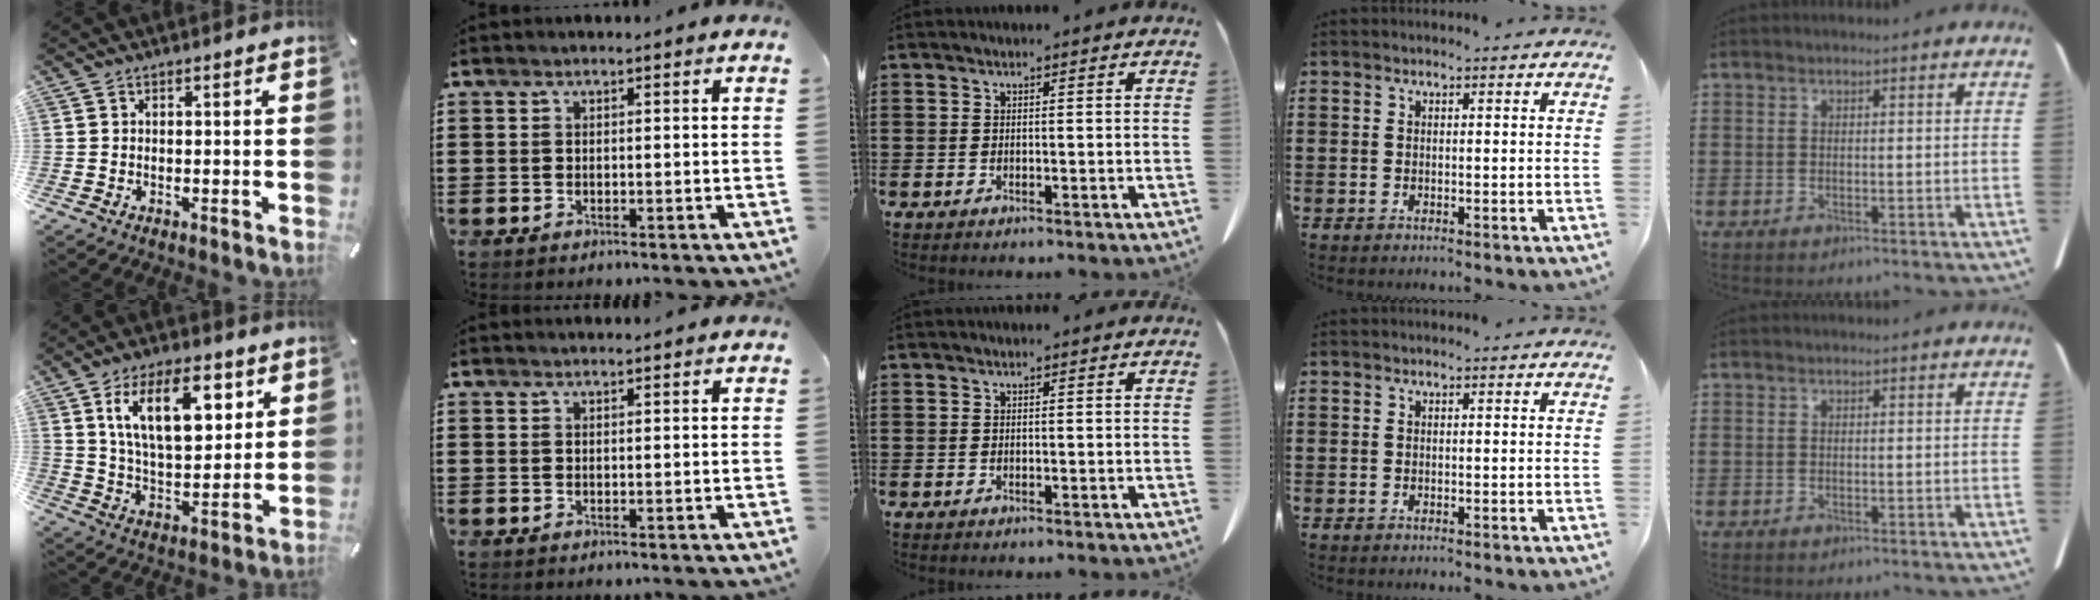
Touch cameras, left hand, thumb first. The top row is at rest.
{"thumb": {"total": 16.9, "force": [7.9, 8.6, 12.2], "torque": [-0.213, -0.009, 0.135]}, "index": {"total": 0.9, "force": [0.9, 0.0, 0.2], "torque": [-0.005, -0.001, 0.018]}}